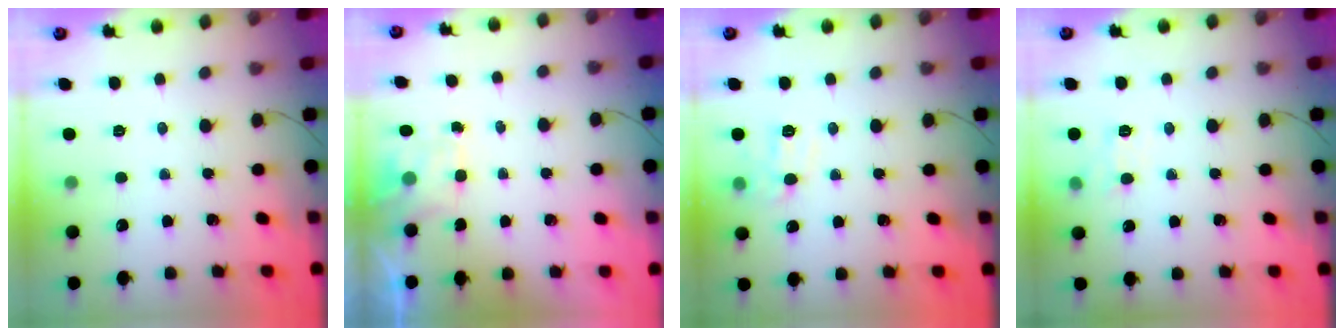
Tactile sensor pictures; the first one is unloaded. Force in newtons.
{"total": 2.0, "press": 1.6, "slide": 1.2}
{"total": 8.0, "press": 7.9, "slide": 1.3}
{"total": 7.8, "press": 7.5, "slide": 2.1}